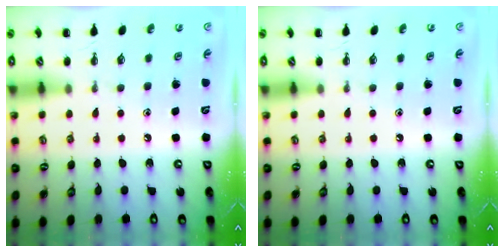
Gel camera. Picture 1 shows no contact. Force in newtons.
{"total": 0.0}